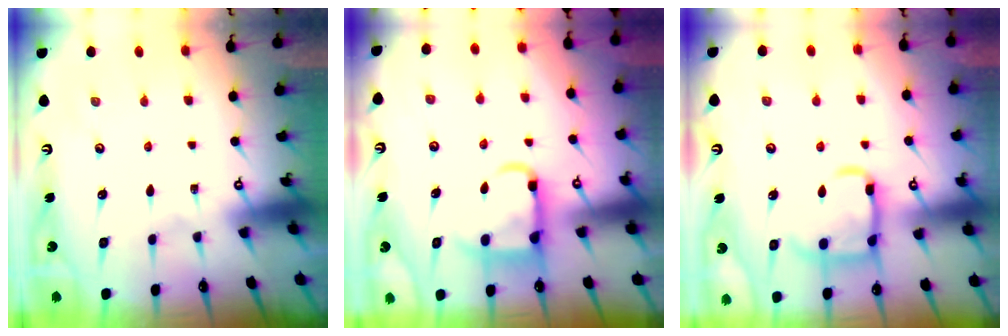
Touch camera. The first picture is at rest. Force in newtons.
{"total": 9.5, "press": 9.4, "slide": 1.5}
{"total": 14.1, "press": 14.1, "slide": 1.3}